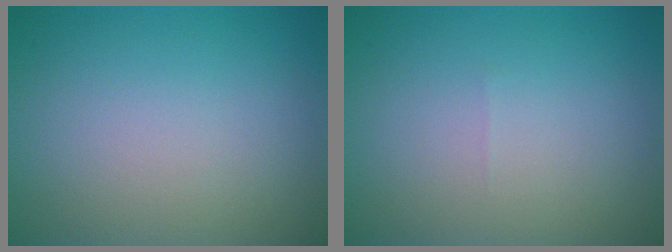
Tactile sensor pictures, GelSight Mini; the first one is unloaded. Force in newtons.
{"total": 0.0}